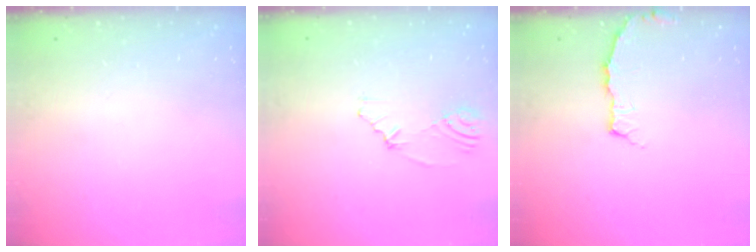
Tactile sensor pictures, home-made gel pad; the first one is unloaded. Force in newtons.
{"total": 4.5, "press": 1.8, "slide": 4.1}
{"total": 4.4, "press": 4.3, "slide": 0.6}